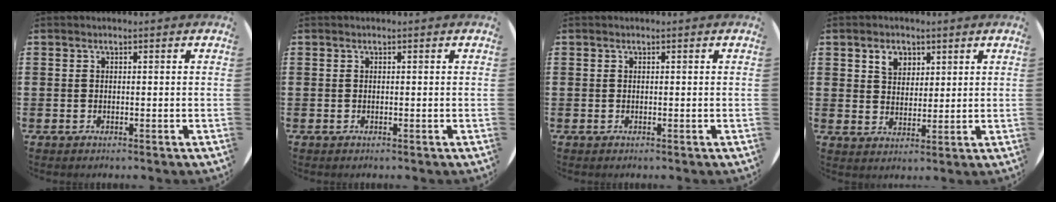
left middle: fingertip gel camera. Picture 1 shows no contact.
{"total": 0.0}
{"total": 0.0}
{"total": 3.3, "force": [2.0, 2.4, 1.2], "torque": [-0.013, 0.000, 0.035]}